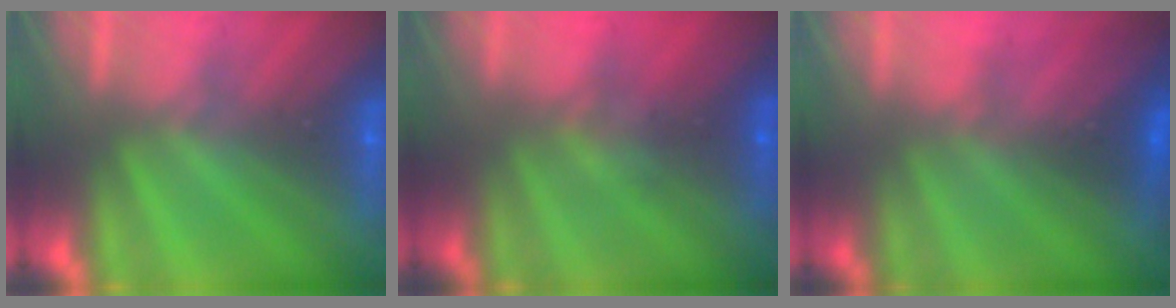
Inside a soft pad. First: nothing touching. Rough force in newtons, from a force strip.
{"total": 1.2}
{"total": 2.4}